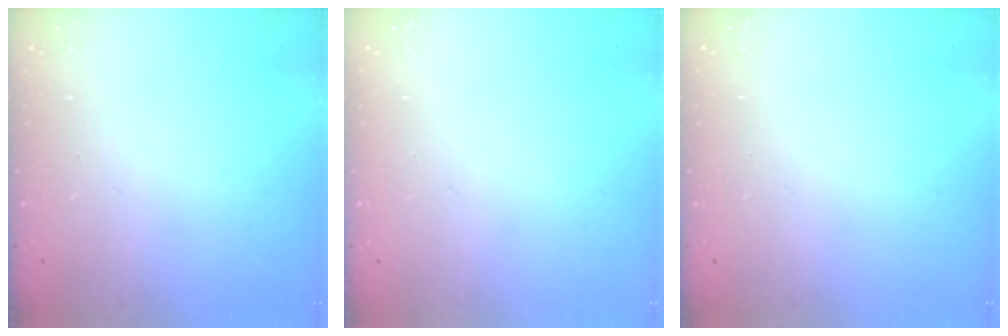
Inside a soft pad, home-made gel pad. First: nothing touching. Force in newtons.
{"total": 0.0}
{"total": 0.0}